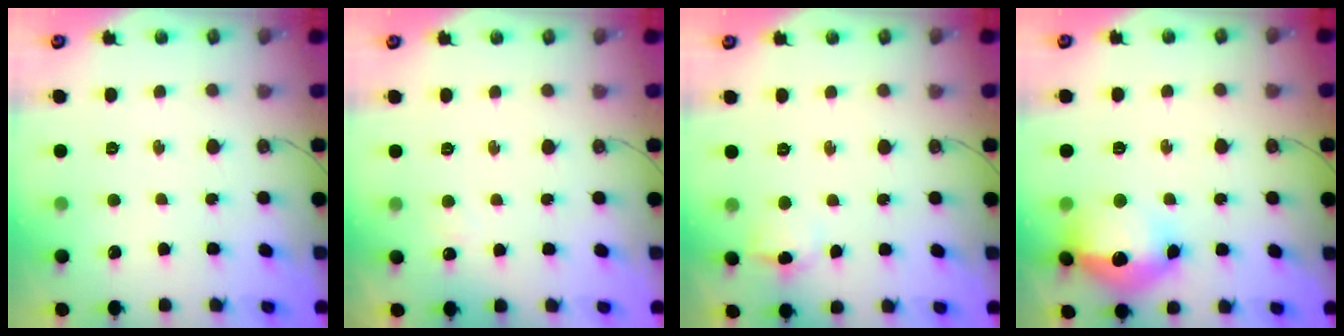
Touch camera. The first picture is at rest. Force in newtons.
{"total": 2.9, "press": 2.5, "slide": 1.6}
{"total": 9.1, "press": 5.0, "slide": 7.6}
{"total": 16.5, "press": 16.4, "slide": 1.5}